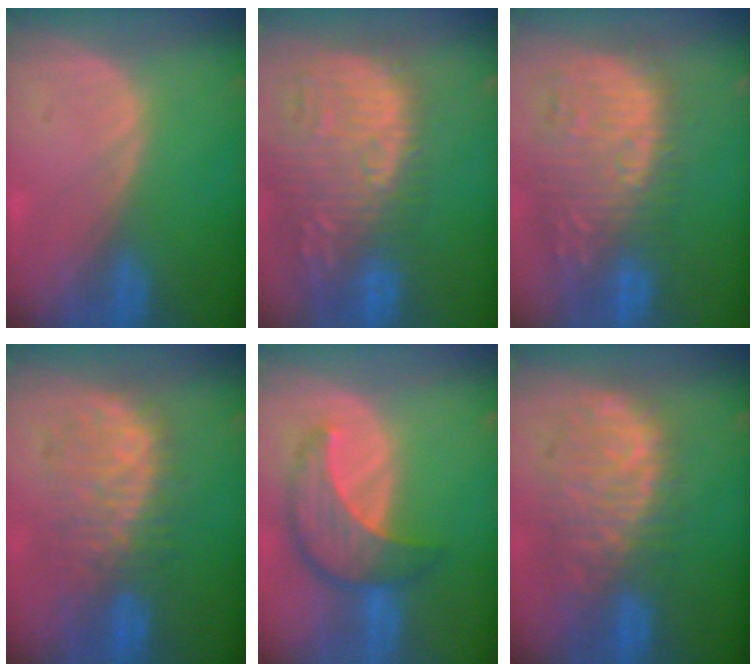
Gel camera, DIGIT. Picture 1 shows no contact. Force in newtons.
{"total": 15.7, "press": 13.1, "slide": 8.6}
{"total": 12.9, "press": 11.7, "slide": 5.4}
{"total": 9.4, "press": 8.9, "slide": 3.0}
{"total": 8.2, "press": 7.6, "slide": 3.3}
{"total": 10.9, "press": 9.4, "slide": 5.5}